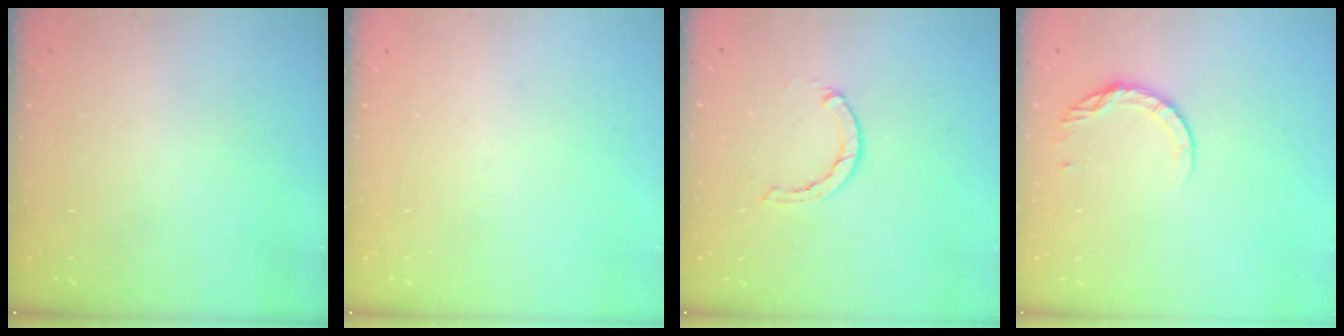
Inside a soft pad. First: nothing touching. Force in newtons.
{"total": 0.0}
{"total": 2.1, "press": 2.1, "slide": 0.3}
{"total": 7.9, "press": 7.8, "slide": 0.9}